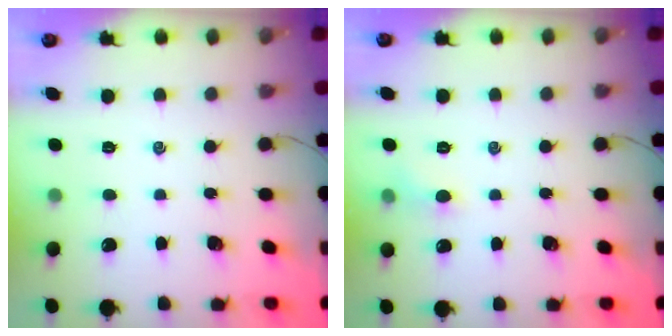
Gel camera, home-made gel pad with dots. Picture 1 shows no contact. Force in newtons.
{"total": 3.1, "press": 2.9, "slide": 1.1}